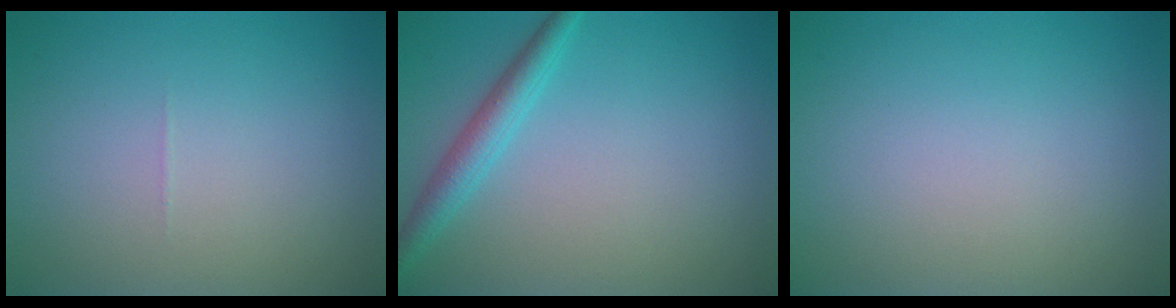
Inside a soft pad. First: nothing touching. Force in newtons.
{"total": 2.7, "press": 2.7, "slide": 0.1}
{"total": 0.0}